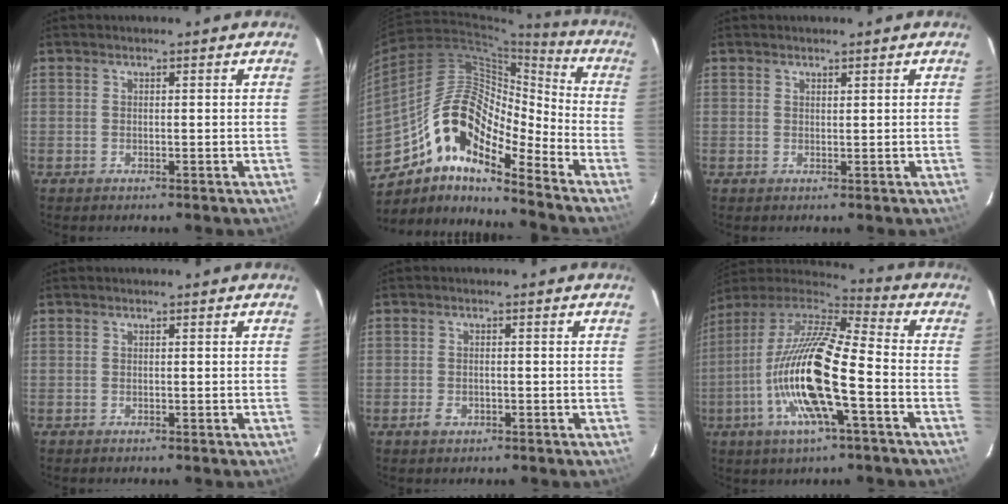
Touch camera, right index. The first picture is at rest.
{"total": 16.9, "force": [-10.9, 5.8, 11.5], "torque": [-0.197, 0.006, -0.214]}
{"total": 0.6, "force": [0.6, 0.1, 0.1], "torque": [-0.003, 0.000, 0.012]}
{"total": 0.0}
{"total": 2.3, "force": [-1.1, 1.4, 1.4], "torque": [-0.028, 0.000, -0.015]}
{"total": 20.3, "force": [-6.1, 3.9, 18.9], "torque": [-0.357, -0.026, -0.125]}